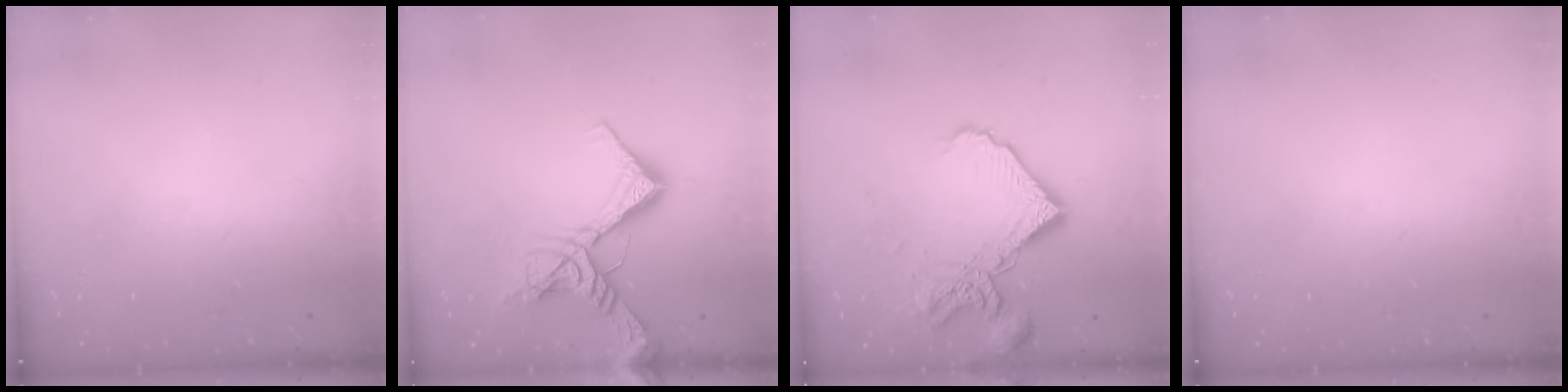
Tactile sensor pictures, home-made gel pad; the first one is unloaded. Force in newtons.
{"total": 15.3, "press": 15.2, "slide": 1.1}
{"total": 13.7, "press": 13.6, "slide": 1.7}
{"total": 0.0}